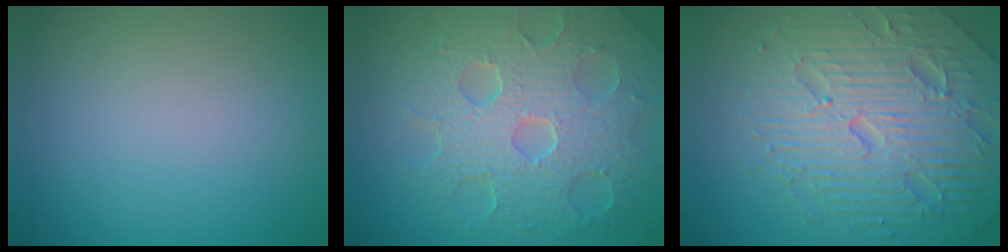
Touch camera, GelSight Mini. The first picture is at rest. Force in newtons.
{"total": 8.7, "press": 6.1, "slide": 6.1}
{"total": 7.4, "press": 7.3, "slide": 1.5}